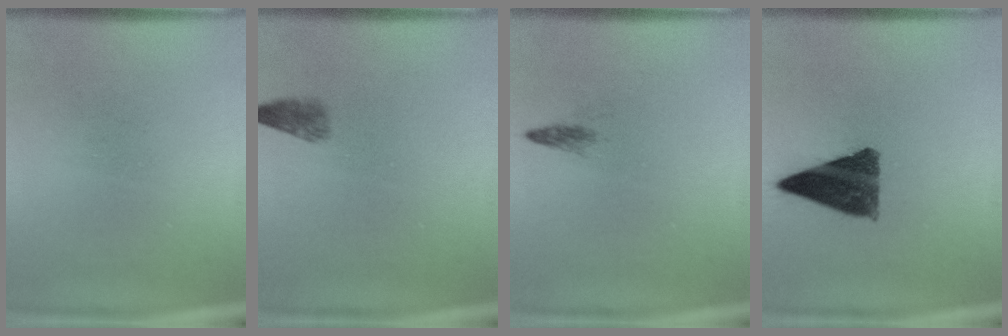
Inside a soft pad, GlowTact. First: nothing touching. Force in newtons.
{"total": 1.9}
{"total": 1.0}
{"total": 10.7}